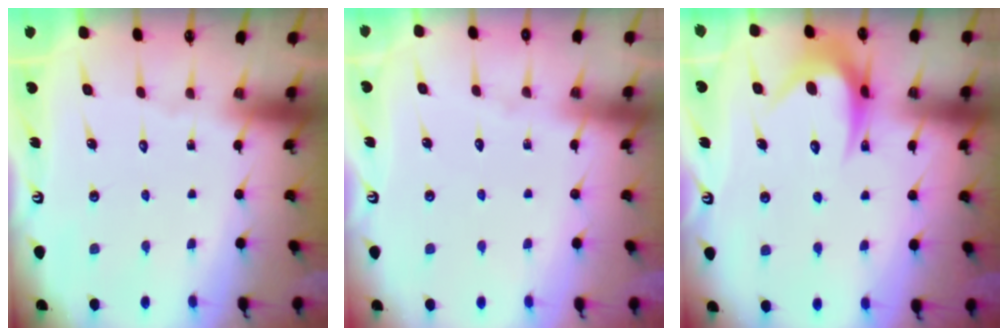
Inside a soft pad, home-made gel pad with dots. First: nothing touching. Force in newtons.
{"total": 2.8, "press": 2.7, "slide": 0.4}
{"total": 11.0, "press": 11.0, "slide": 0.4}